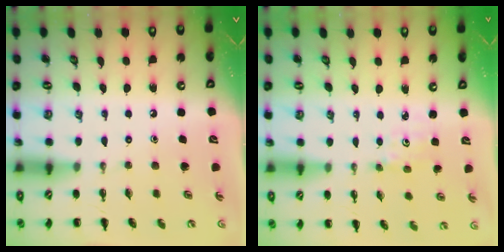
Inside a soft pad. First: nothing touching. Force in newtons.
{"total": 1.4, "press": 1.3, "slide": 0.5}